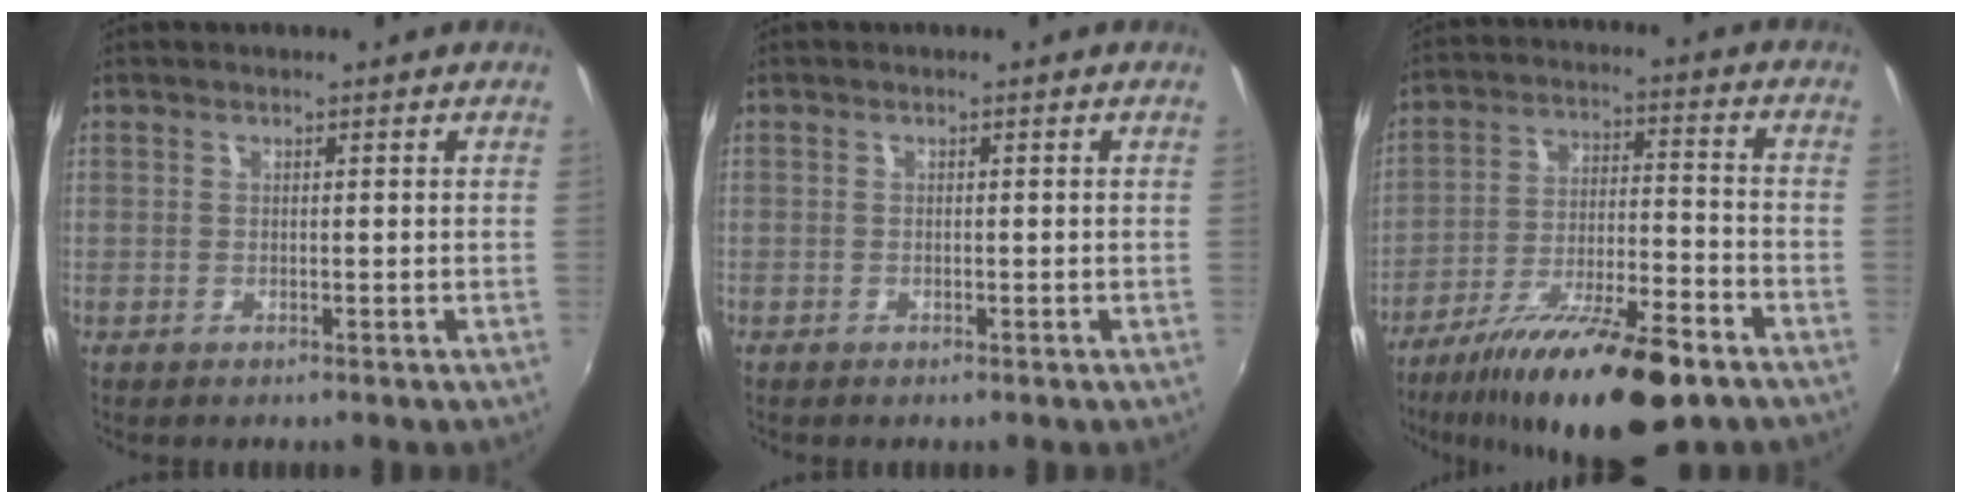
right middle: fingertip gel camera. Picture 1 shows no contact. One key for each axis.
{"total": 0.5, "fx": -0.4, "fy": 0.3, "fz": 0.0, "tx": -0.002, "ty": 0.001, "tz": -0.007}
{"total": 20.8, "fx": -14.9, "fy": 4.6, "fz": 13.8, "tx": -0.249, "ty": -0.035, "tz": -0.241}